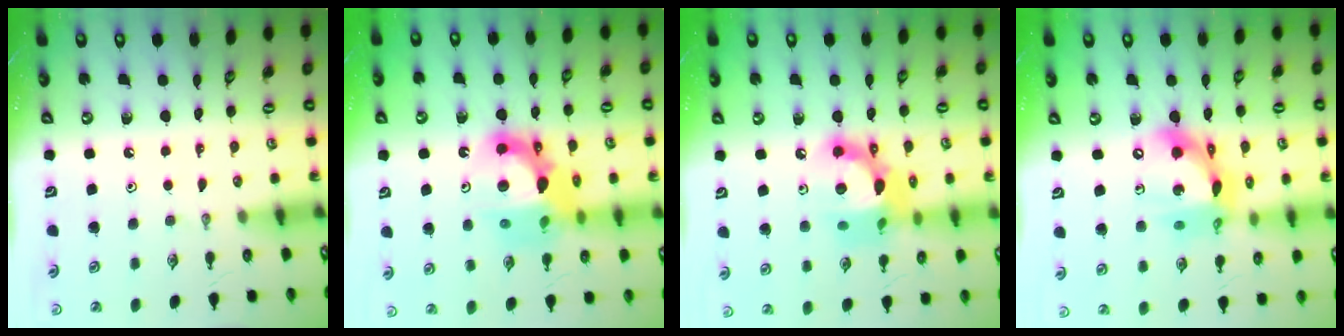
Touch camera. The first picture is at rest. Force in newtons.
{"total": 14.8, "press": 14.7, "slide": 1.8}
{"total": 15.1, "press": 15.1, "slide": 1.2}
{"total": 14.4, "press": 14.3, "slide": 1.6}